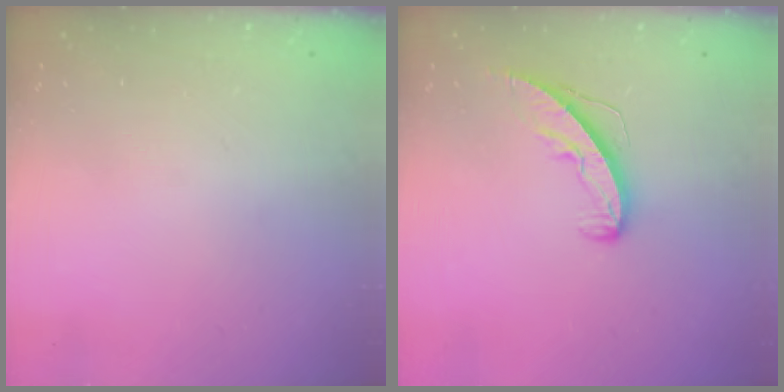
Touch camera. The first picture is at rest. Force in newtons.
{"total": 7.2, "press": 7.2, "slide": 0.4}